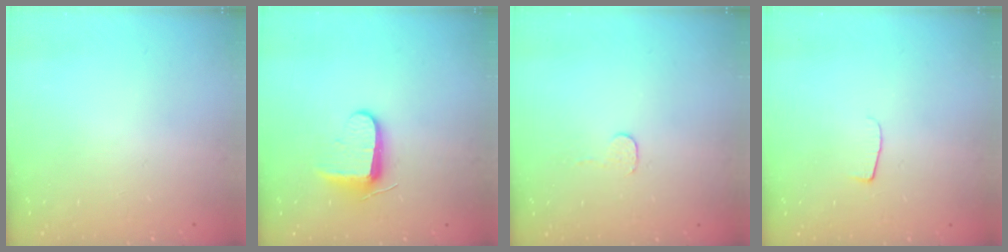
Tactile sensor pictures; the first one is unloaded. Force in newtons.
{"total": 8.7, "press": 8.6, "slide": 1.4}
{"total": 3.0, "press": 3.0, "slide": 0.3}
{"total": 4.3, "press": 4.3, "slide": 0.5}